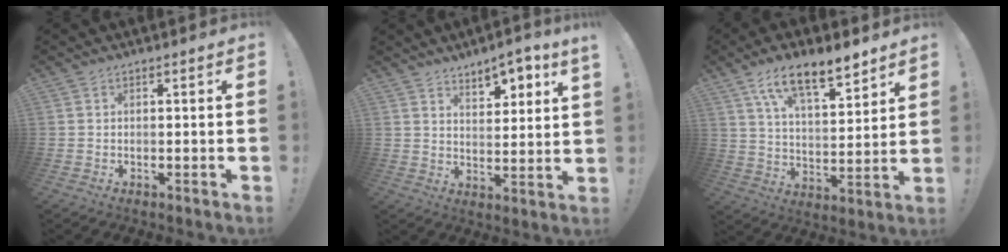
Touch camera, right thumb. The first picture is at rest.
{"total": 7.1, "force": [5.7, 1.4, 4.0], "torque": [-0.048, -0.041, 0.095]}
{"total": 14.0, "force": [9.8, 4.6, 8.8], "torque": [-0.154, -0.053, 0.172]}